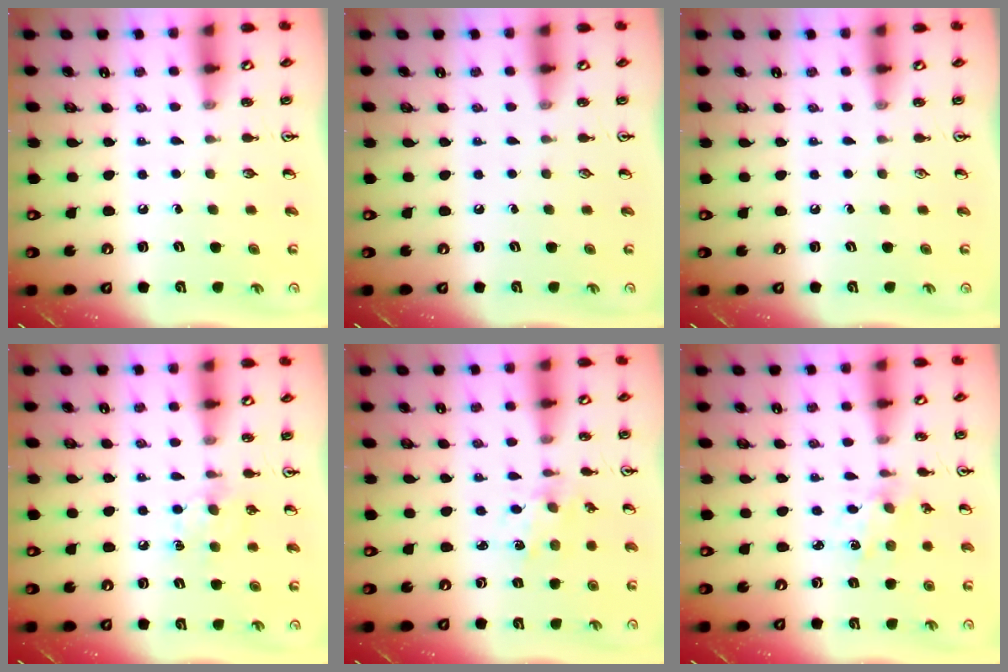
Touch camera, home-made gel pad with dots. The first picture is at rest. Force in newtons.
{"total": 0.0}
{"total": 0.0}
{"total": 7.7, "press": 7.6, "slide": 0.8}
{"total": 1.7, "press": 1.6, "slide": 0.3}
{"total": 1.3, "press": 1.3, "slide": 0.2}